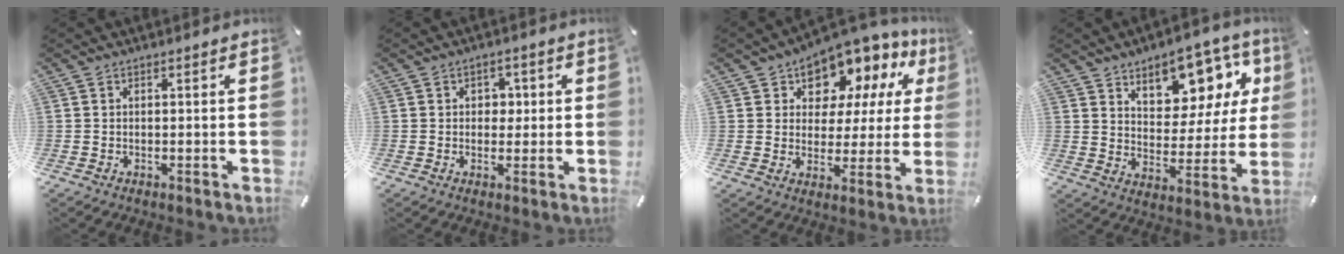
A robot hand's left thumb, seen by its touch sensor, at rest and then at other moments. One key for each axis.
{"total": 3.3, "fx": 0.3, "fy": 2.7, "fz": 1.8, "tx": -0.015, "ty": -0.003, "tz": -0.004}
{"total": 9.5, "fx": 7.3, "fy": 5.7, "fz": 2.0, "tx": -0.044, "ty": -0.074, "tz": 0.131}
{"total": 12.9, "fx": 8.7, "fy": 7.8, "fz": 5.5, "tx": -0.073, "ty": -0.073, "tz": 0.153}